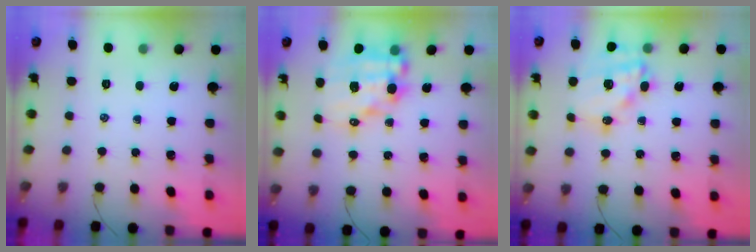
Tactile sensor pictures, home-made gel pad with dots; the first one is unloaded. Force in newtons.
{"total": 13.1, "press": 12.7, "slide": 3.2}
{"total": 14.8, "press": 14.5, "slide": 3.3}